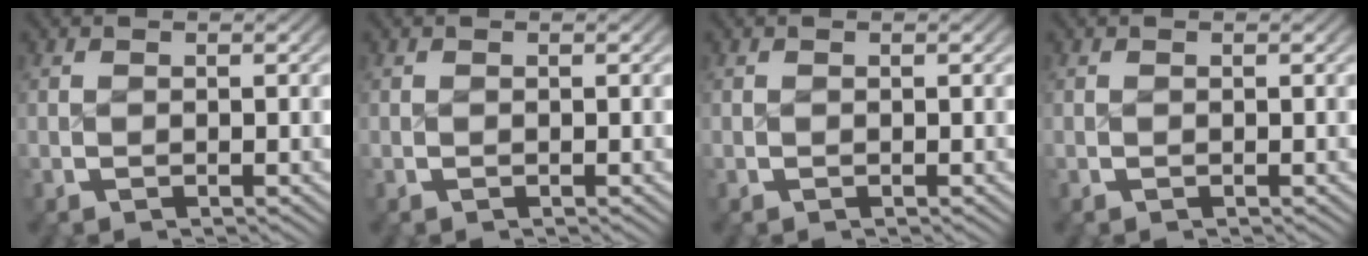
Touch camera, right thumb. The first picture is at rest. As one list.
[{"total": 0.0}, {"total": 0.0}, {"total": 0.0}]